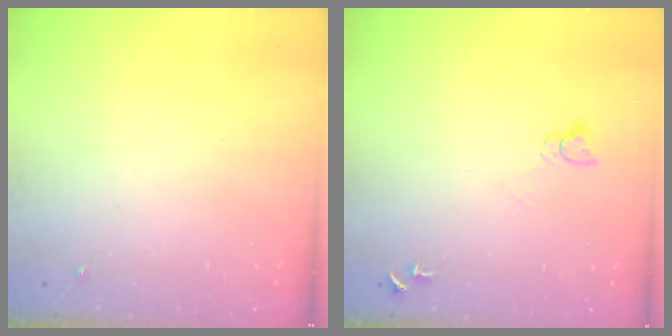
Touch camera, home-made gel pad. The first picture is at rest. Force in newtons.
{"total": 4.4, "press": 4.4, "slide": 0.4}